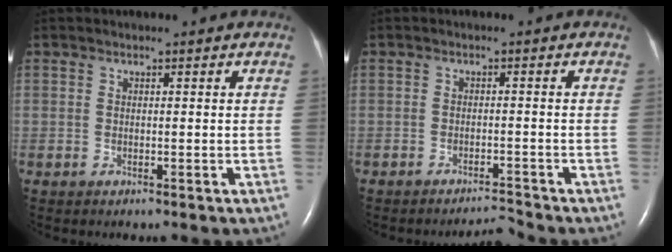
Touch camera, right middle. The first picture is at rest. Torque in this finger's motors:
{"motor_torque": [-0.34, -0.06, -0.04, -0.01]}